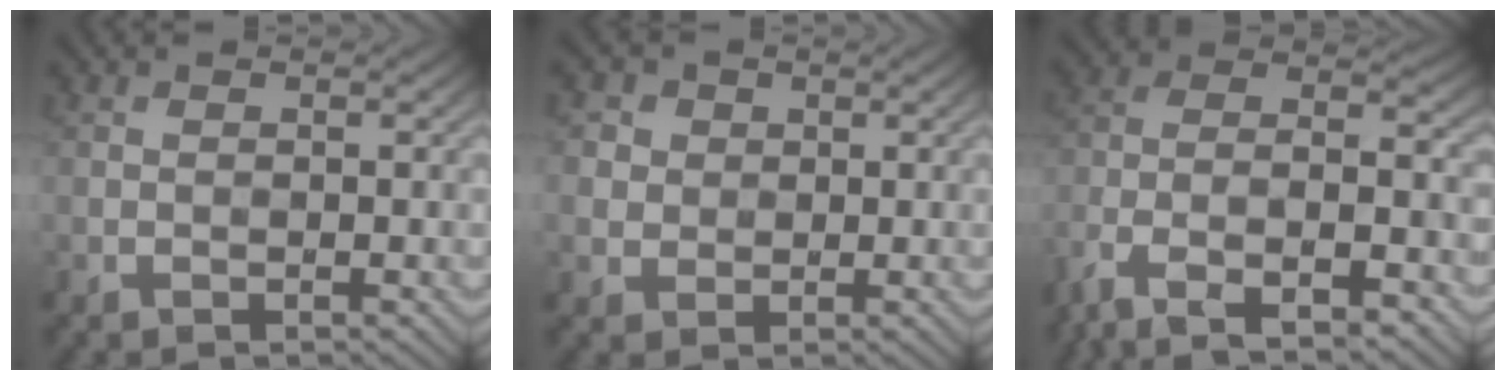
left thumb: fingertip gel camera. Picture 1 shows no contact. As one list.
[{"total": 3.8, "force": [1.5, 3.4, 0.9], "torque": [-0.037, -0.002, 0.018]}, {"total": 12.7, "force": [-8.6, 4.5, 8.3], "torque": [-0.173, 0.000, -0.168]}]